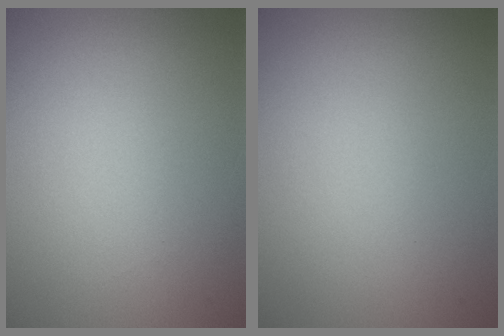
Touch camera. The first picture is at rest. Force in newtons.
{"total": 0.0}